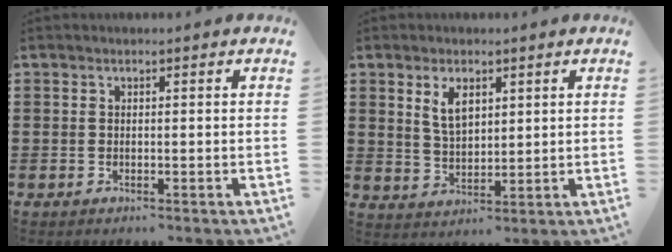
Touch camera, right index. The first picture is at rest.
{"total": 4.8, "force": [2.3, 2.4, 3.4], "torque": [-0.067, 0.005, 0.040]}